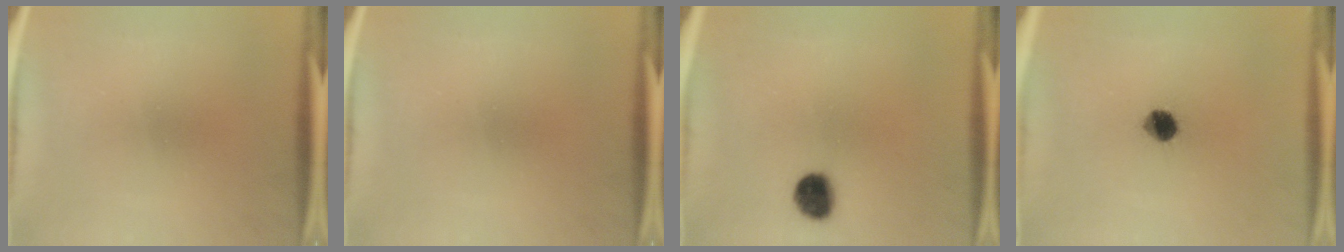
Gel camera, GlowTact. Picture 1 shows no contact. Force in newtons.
{"total": 0.0}
{"total": 6.3}
{"total": 5.3}